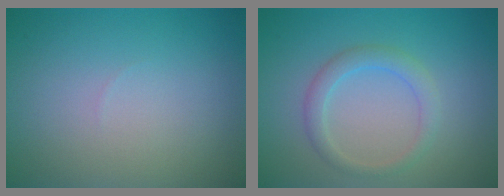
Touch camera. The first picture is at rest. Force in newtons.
{"total": 2.2, "press": 2.2, "slide": 0.0}